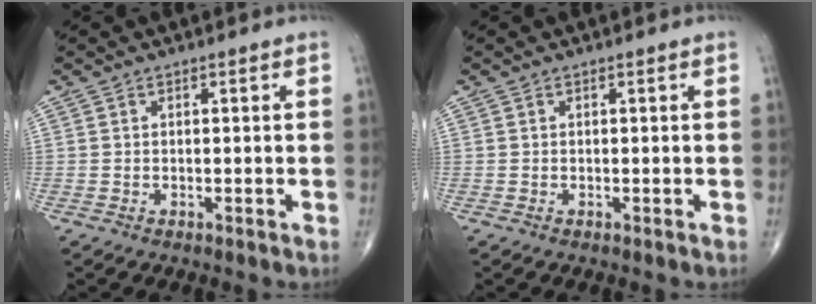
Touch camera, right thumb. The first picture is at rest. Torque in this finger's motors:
{"motor_torque": [0.00, 0.00, -0.01, 0.01, 0.00]}